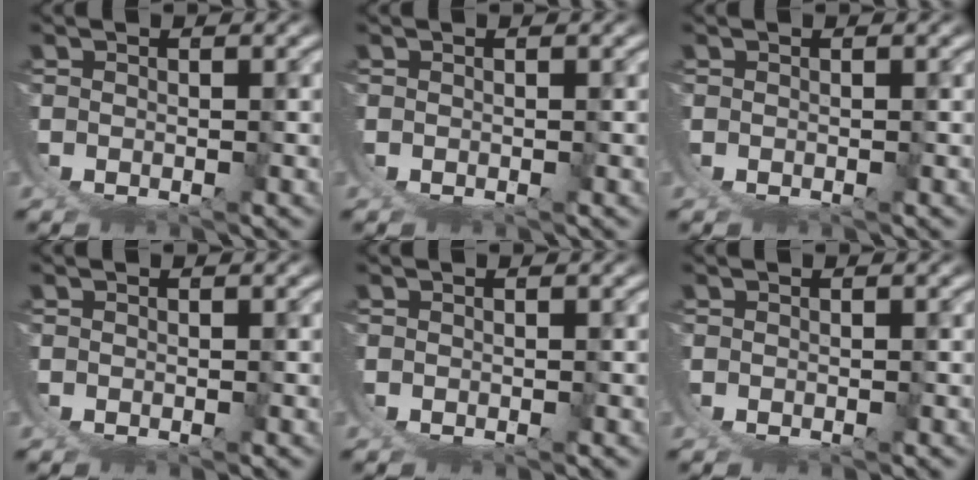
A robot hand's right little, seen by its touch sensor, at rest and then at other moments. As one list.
[{"total": 0.0}, {"total": 0.0}, {"total": 0.0}, {"total": 0.0}, {"total": 0.0}]